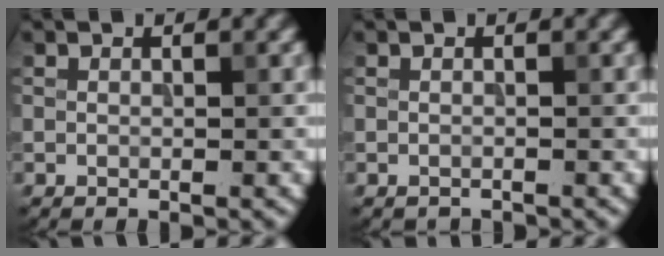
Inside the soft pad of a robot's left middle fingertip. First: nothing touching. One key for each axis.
{"total": 0.8, "fx": -0.8, "fy": 0.0, "fz": -0.1, "tx": 0.002, "ty": -0.006, "tz": -0.015}